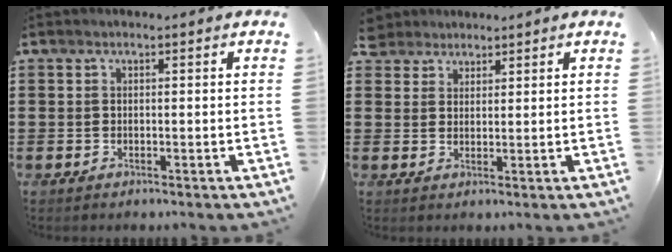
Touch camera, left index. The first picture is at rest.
{"total": 2.9, "force": [2.4, 1.5, -0.2], "torque": [-0.010, 0.008, 0.048]}